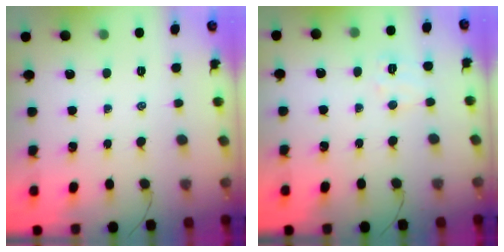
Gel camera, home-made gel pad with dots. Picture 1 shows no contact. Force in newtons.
{"total": 6.4, "press": 6.3, "slide": 1.2}